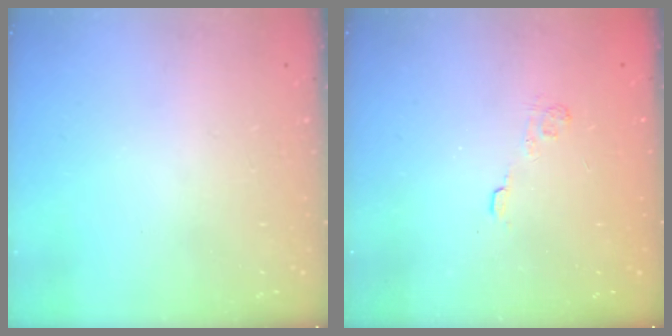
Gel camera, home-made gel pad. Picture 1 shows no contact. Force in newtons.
{"total": 2.9, "press": 2.5, "slide": 1.4}